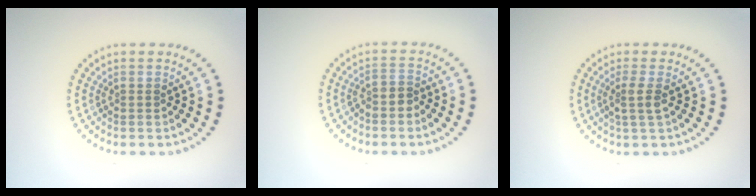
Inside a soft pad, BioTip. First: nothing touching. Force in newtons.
{"total": 1.5, "press": 1.1, "slide": 1.0}
{"total": 1.9, "press": 1.5, "slide": 1.1}